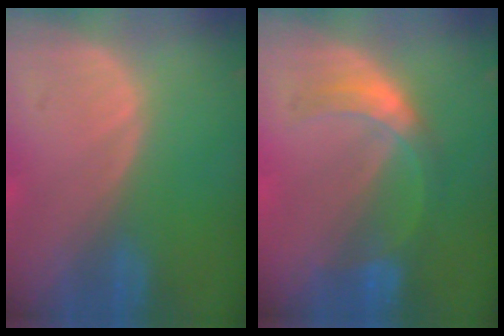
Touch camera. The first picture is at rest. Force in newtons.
{"total": 5.6, "press": 5.2, "slide": 2.1}